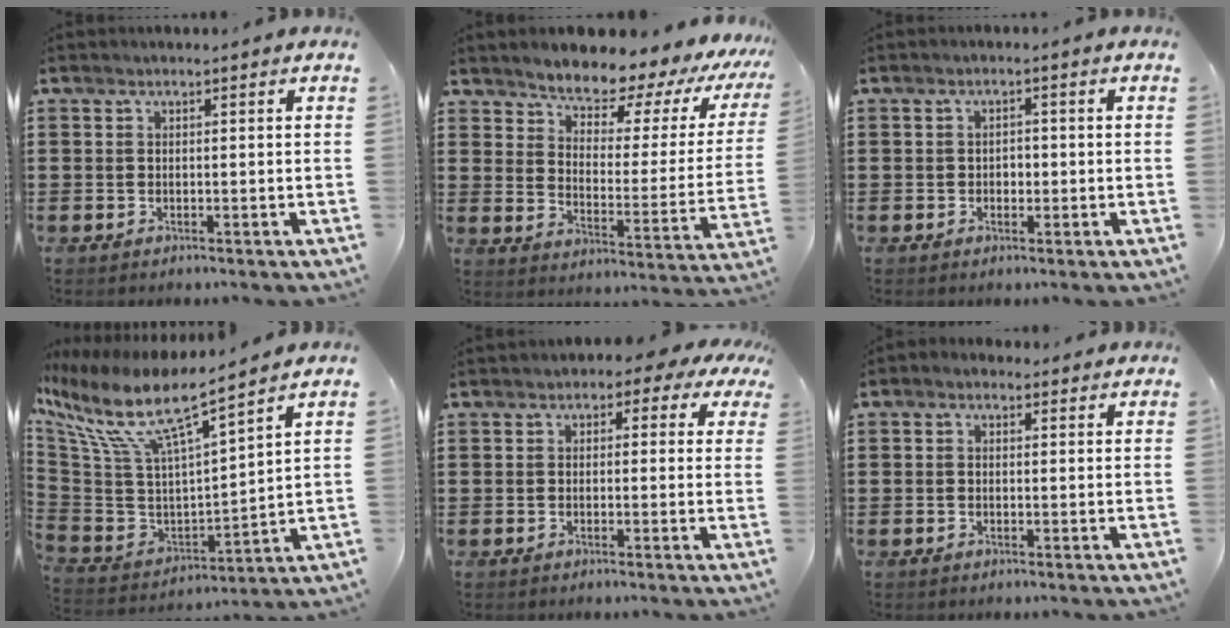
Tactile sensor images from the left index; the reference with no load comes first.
{"total": 6.0, "force": [5.6, 1.8, 1.3], "torque": [-0.046, -0.054, 0.090]}
{"total": 1.5, "force": [-0.3, 1.1, 0.9], "torque": [-0.021, 0.005, -0.008]}
{"total": 11.0, "force": [6.9, 2.1, 8.3], "torque": [-0.186, -0.044, 0.112]}
{"total": 2.0, "force": [-0.1, 1.7, 1.0], "torque": [-0.019, 0.006, -0.007]}
{"total": 1.2, "force": [0.1, 1.1, 0.4], "torque": [-0.011, 0.005, 0.000]}